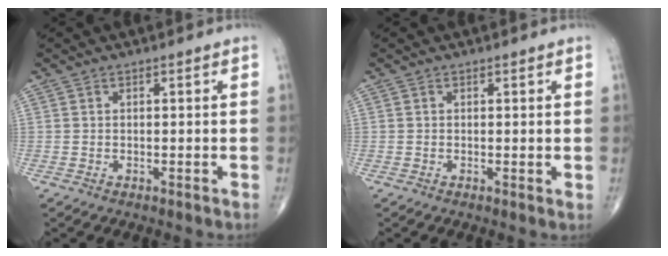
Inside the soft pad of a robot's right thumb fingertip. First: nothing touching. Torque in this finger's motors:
{"motor_torque": [-0.62, -0.14, 0.15, -0.13, -0.11]}